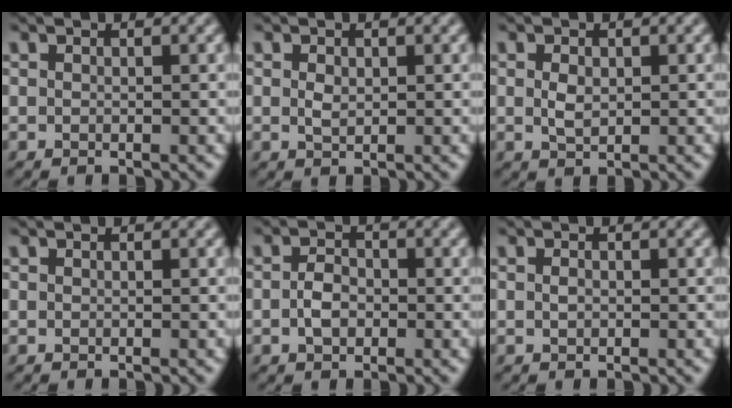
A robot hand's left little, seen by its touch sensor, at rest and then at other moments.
{"total": 0.7, "force": [0.1, 0.4, 0.6], "torque": [-0.015, 0.003, -0.001]}
{"total": 1.0, "force": [0.0, 0.6, 0.9], "torque": [-0.021, 0.003, -0.002]}
{"total": 0.0}
{"total": 1.7, "force": [-0.8, 1.1, 1.1], "torque": [-0.017, 0.005, -0.022]}
{"total": 0.7, "force": [0.1, 0.5, 0.5], "torque": [-0.014, 0.008, 0.002]}